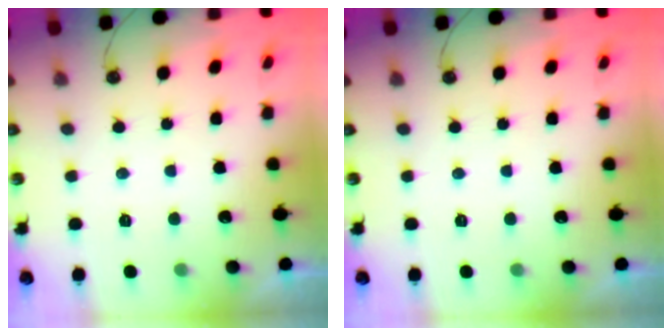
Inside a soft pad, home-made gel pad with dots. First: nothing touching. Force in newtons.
{"total": 0.0}